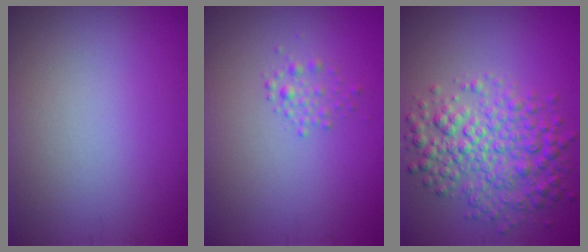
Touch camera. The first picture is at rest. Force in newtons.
{"total": 1.3, "press": 1.3, "slide": 0.0}
{"total": 5.8, "press": 5.8, "slide": 0.0}